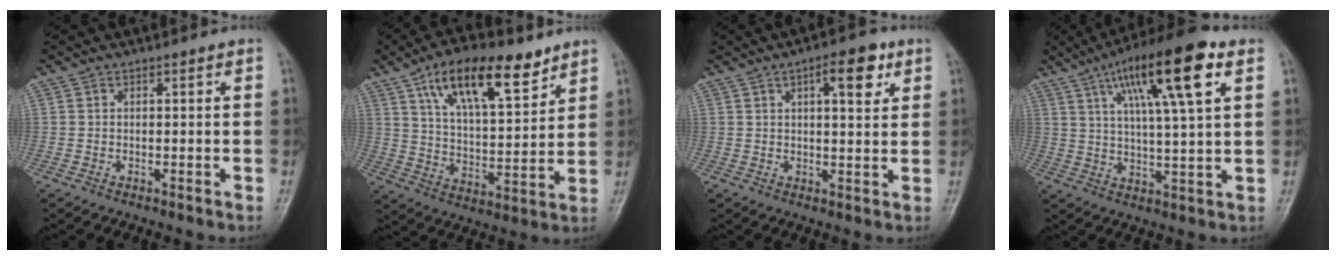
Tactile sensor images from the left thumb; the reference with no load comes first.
{"total": 17.1, "force": [10.0, 6.8, 12.1], "torque": [-0.171, -0.037, 0.173]}
{"total": 7.3, "force": [3.3, 2.6, 5.9], "torque": [-0.068, -0.009, 0.042]}
{"total": 17.2, "force": [7.6, 3.4, 15.1], "torque": [-0.247, -0.006, 0.122]}